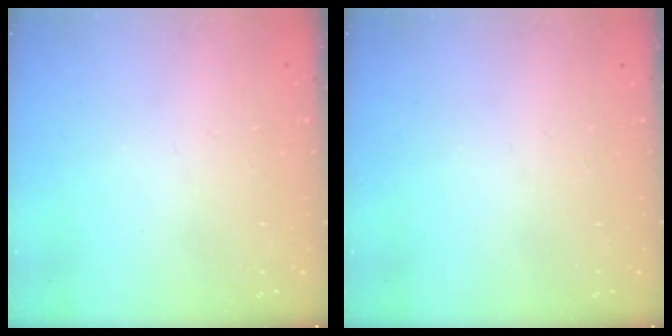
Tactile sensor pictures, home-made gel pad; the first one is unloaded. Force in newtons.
{"total": 0.0}